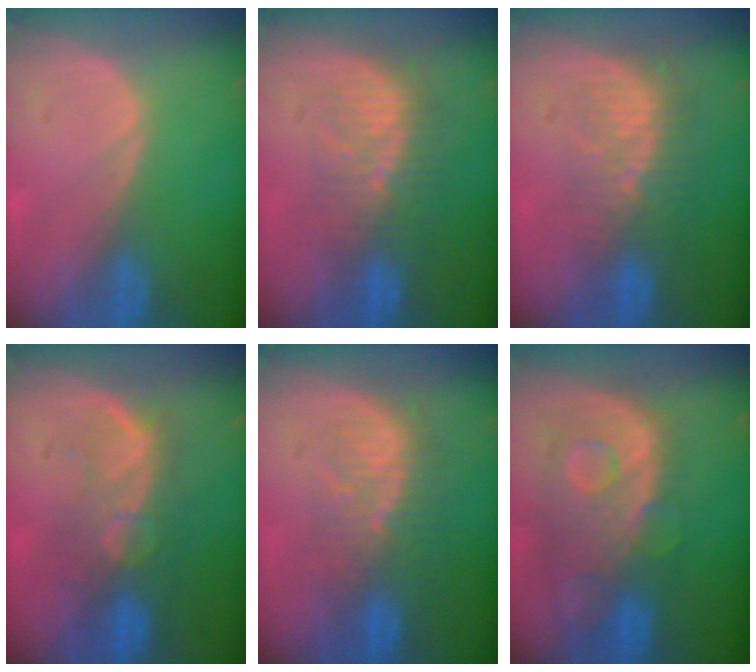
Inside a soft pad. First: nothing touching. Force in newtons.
{"total": 8.4, "press": 7.8, "slide": 3.0}
{"total": 8.5, "press": 7.6, "slide": 3.8}
{"total": 9.7, "press": 8.4, "slide": 5.0}
{"total": 9.6, "press": 8.4, "slide": 4.6}
{"total": 11.2, "press": 9.7, "slide": 5.6}